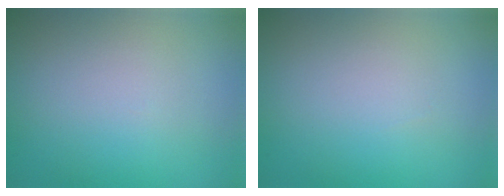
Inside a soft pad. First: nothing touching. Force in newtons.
{"total": 0.0}